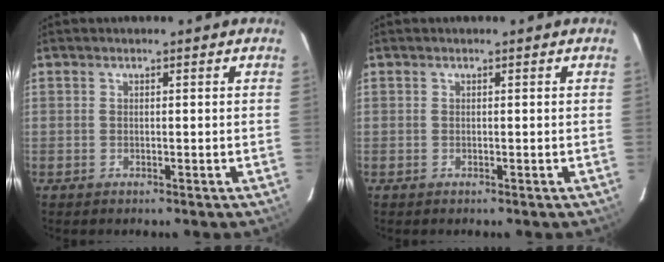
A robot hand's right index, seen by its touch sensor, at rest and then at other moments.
{"total": 0.0}